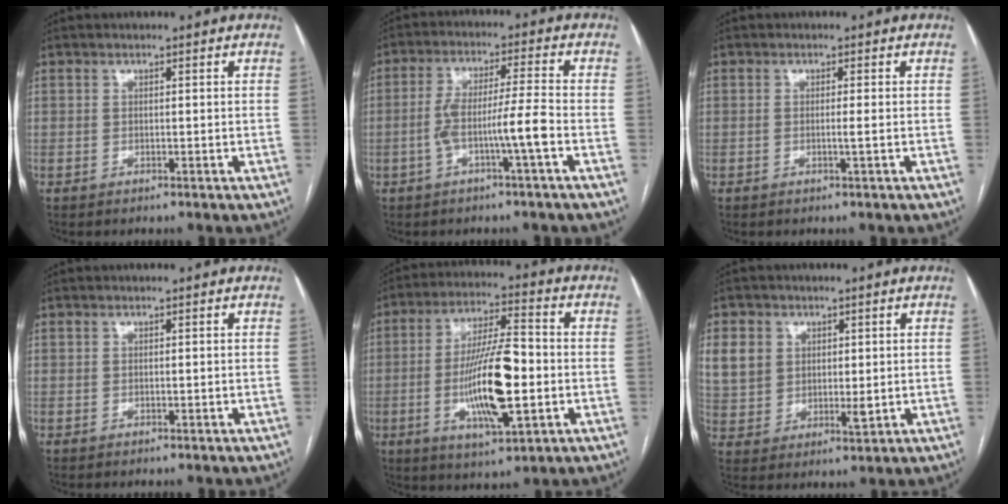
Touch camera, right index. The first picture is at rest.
{"total": 7.2, "force": [-2.7, -0.6, 6.6], "torque": [-0.127, 0.018, -0.047]}
{"total": 1.0, "force": [-0.3, -0.3, 0.9], "torque": [-0.015, -0.001, -0.007]}
{"total": 0.0}
{"total": 14.5, "force": [-2.4, 3.1, 14.0], "torque": [-0.261, -0.003, -0.040]}
{"total": 9.9, "force": [3.3, 8.0, 4.7], "torque": [-0.109, 0.007, 0.072]}